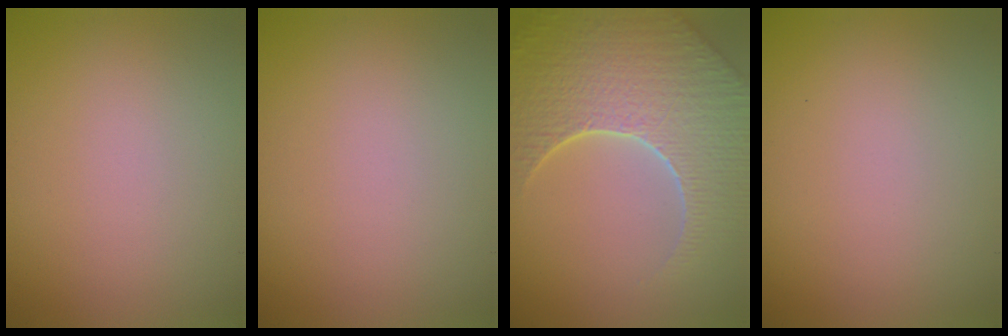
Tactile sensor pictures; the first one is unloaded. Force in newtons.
{"total": 0.0}
{"total": 8.7, "press": 6.0, "slide": 6.3}
{"total": 0.0}